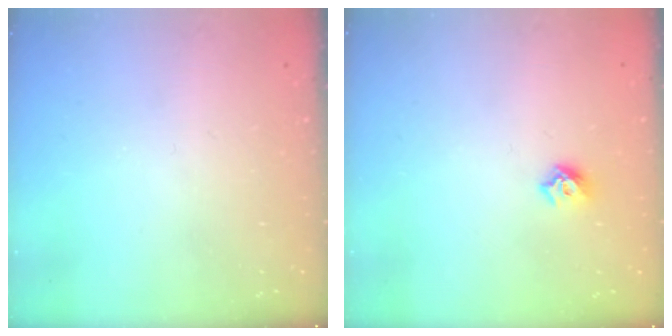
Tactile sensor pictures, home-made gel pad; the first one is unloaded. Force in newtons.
{"total": 5.4, "press": 5.3, "slide": 1.0}